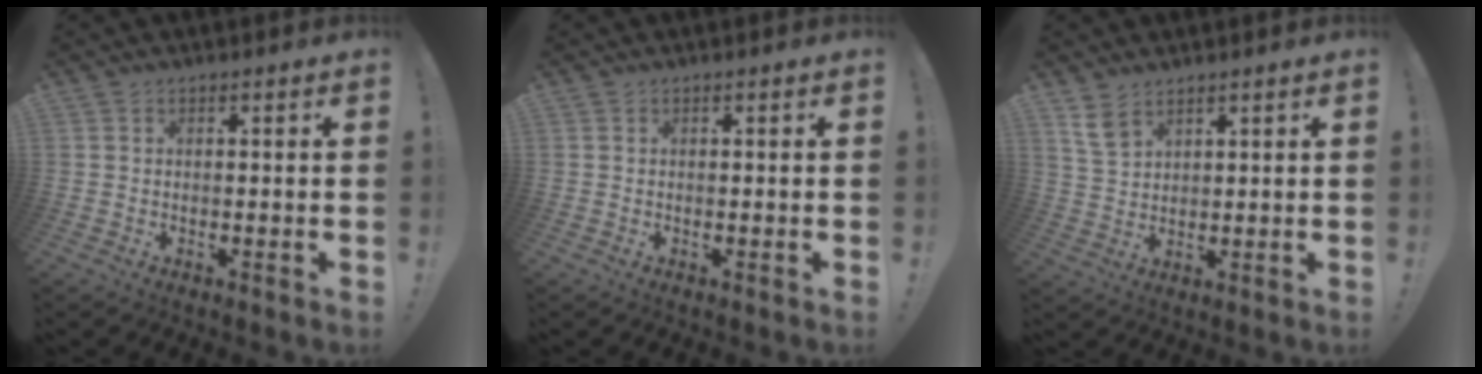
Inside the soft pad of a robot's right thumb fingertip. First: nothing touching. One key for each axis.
{"total": 0.0}
{"total": 6.1, "fx": 4.3, "fy": 3.3, "fz": 2.8, "tx": -0.042, "ty": -0.022, "tz": 0.083}